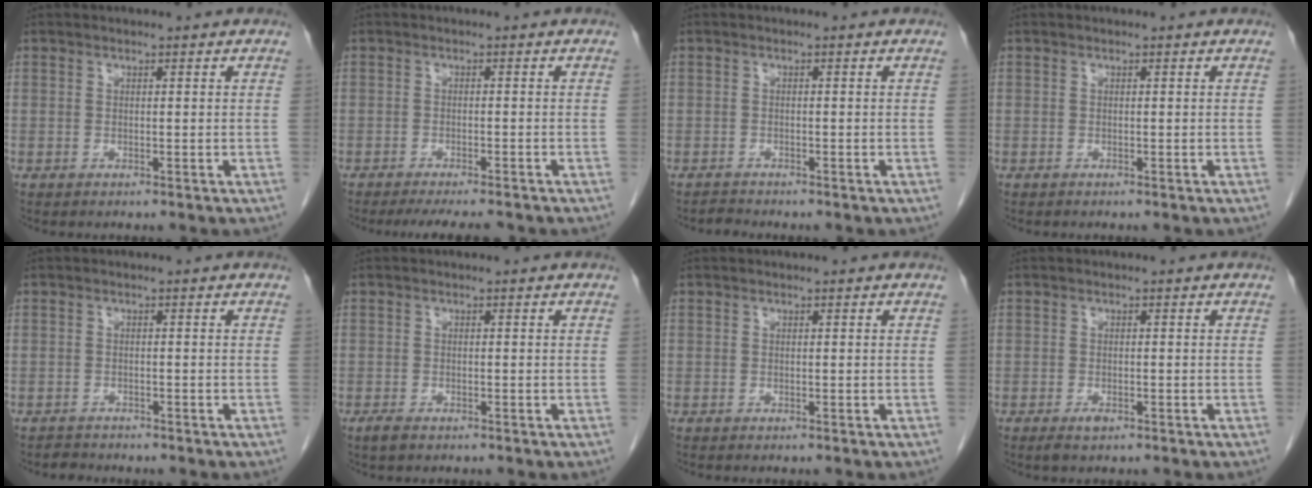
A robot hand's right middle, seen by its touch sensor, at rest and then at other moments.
{"total": 7.8, "force": [-6.8, 1.0, 3.6], "torque": [-0.048, -0.014, -0.094]}
{"total": 1.0, "force": [-0.9, 0.0, -0.2], "torque": [0.001, -0.006, -0.017]}
{"total": 0.0}
{"total": 1.3, "force": [-1.2, 0.3, -0.3], "torque": [0.000, -0.004, -0.021]}
{"total": 1.5, "force": [-1.0, 0.6, 0.9], "torque": [-0.025, -0.002, -0.016]}
{"total": 0.0}
{"total": 1.4, "force": [-0.9, 0.5, 1.0], "torque": [-0.019, -0.001, -0.012]}